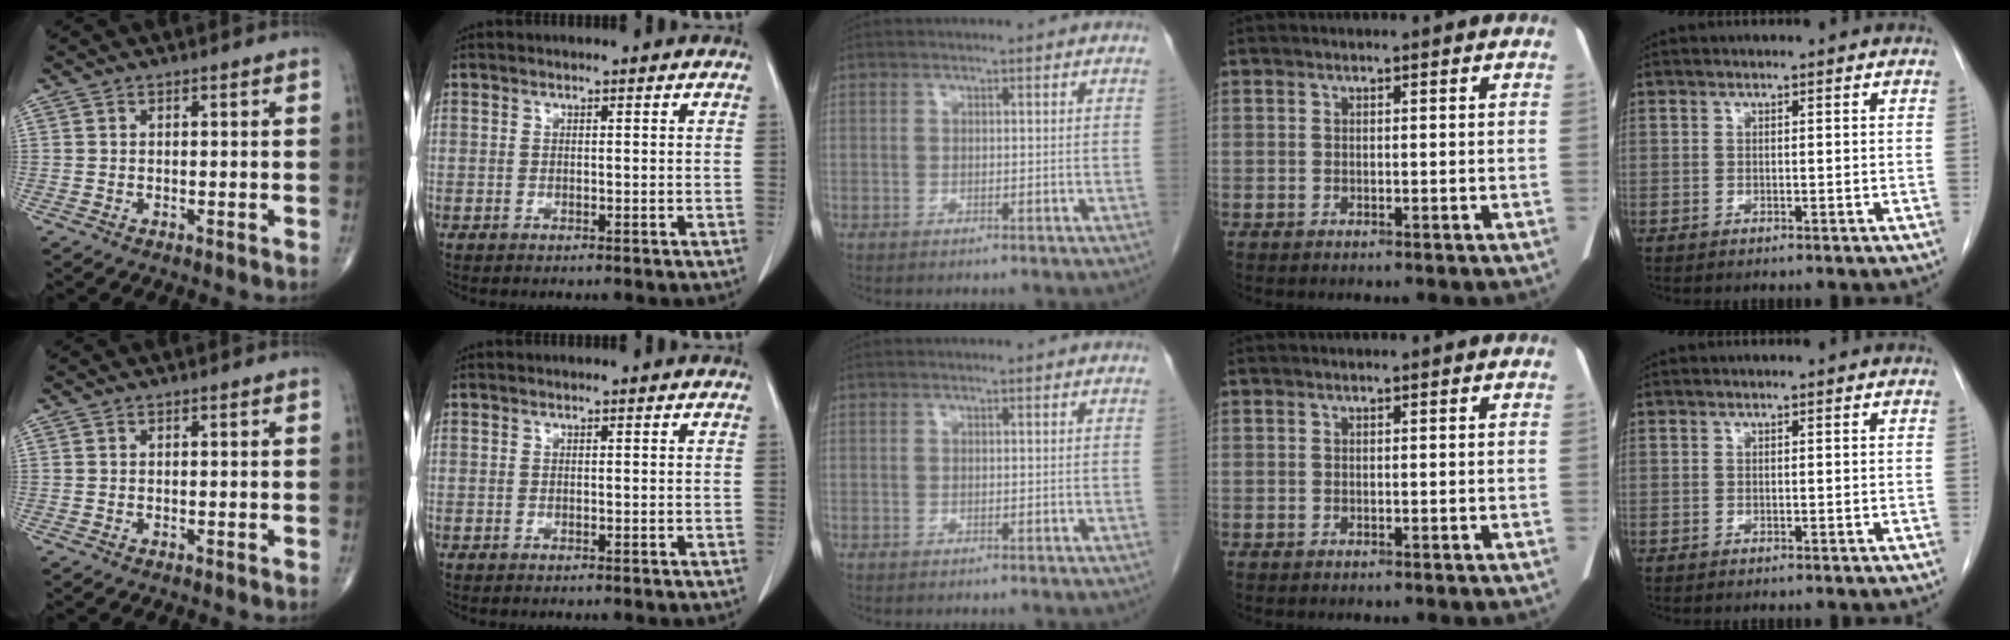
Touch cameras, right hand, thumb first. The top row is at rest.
{}